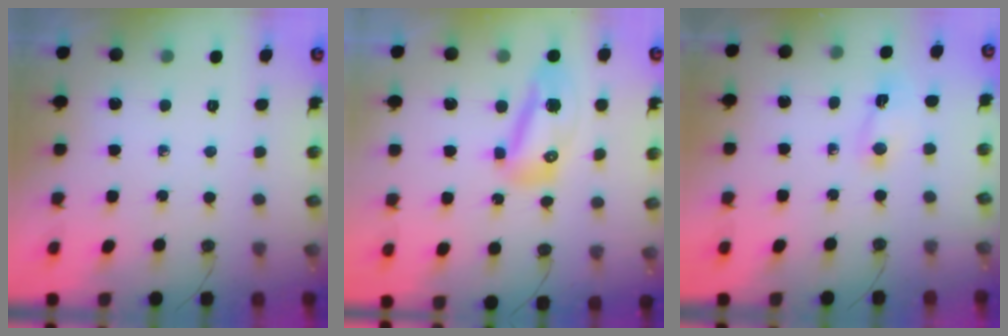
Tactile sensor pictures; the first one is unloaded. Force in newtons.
{"total": 10.2, "press": 9.9, "slide": 2.4}
{"total": 1.5, "press": 1.4, "slide": 0.4}